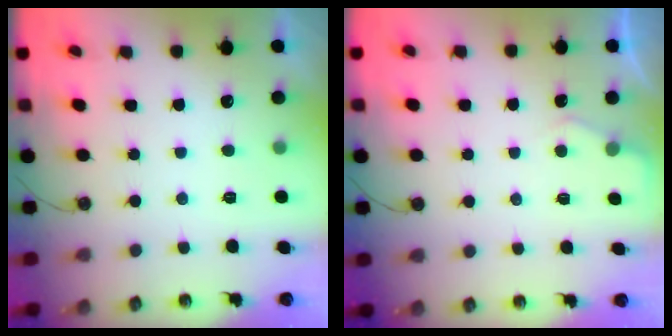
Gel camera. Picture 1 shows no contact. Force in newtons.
{"total": 3.2, "press": 3.2, "slide": 0.6}